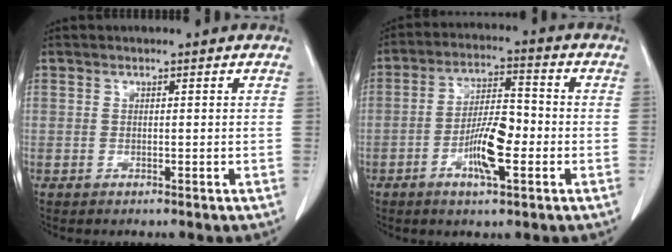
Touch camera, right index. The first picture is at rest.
{"total": 8.7, "force": [-2.7, 2.1, 8.0], "torque": [-0.151, 0.004, -0.049]}